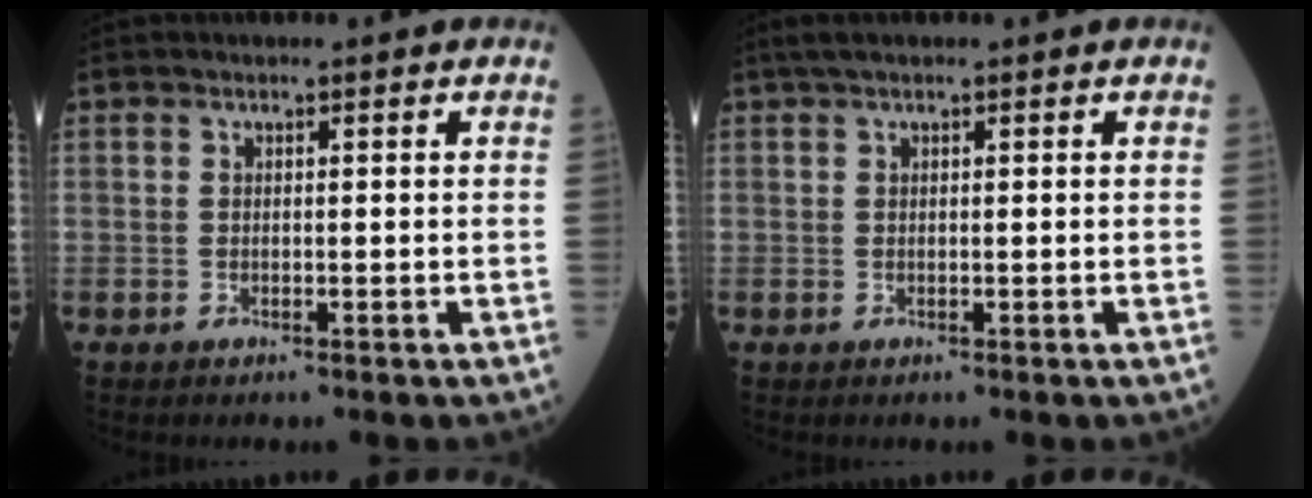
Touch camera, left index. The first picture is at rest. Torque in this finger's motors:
{"motor_torque": [-0.13, -0.01, 0.01, 0.04]}